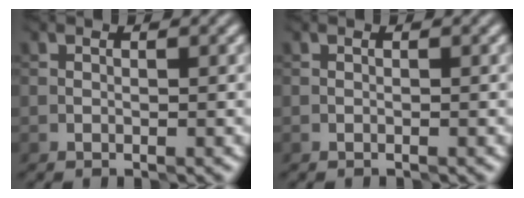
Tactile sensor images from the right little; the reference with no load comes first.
{"total": 0.0}